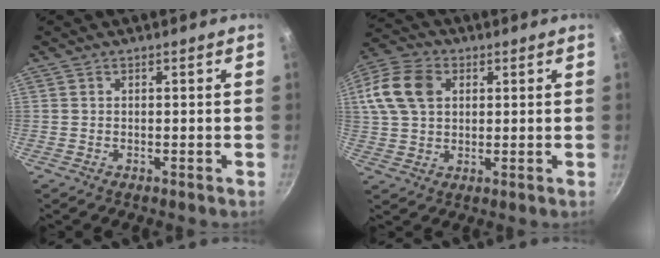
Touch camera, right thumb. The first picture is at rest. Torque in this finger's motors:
{"motor_torque": [-0.20, 0.50, 0.04, -0.04, 0.27]}